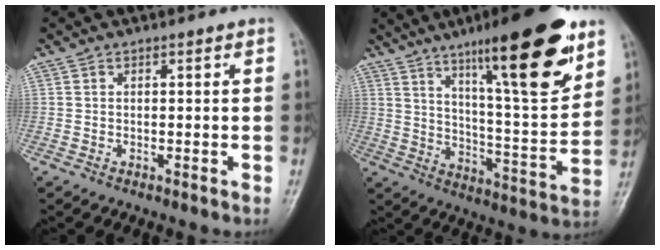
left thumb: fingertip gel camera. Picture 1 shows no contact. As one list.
[{"total": 22.3, "force": [13.1, 4.3, 17.5], "torque": [-0.232, -0.060, 0.208]}]